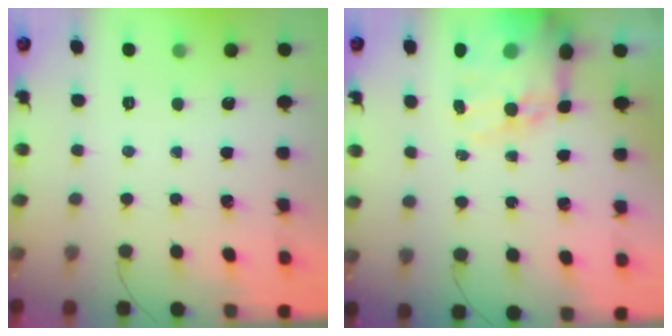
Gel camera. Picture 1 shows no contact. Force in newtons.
{"total": 15.6, "press": 15.1, "slide": 3.8}